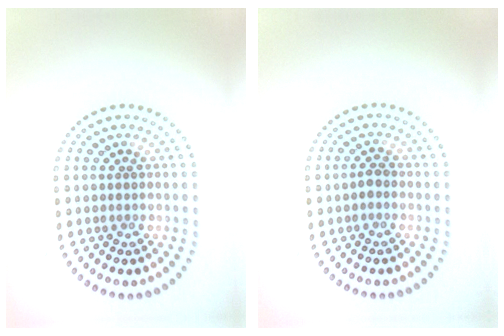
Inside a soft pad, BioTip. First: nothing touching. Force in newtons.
{"total": 0.9, "press": 0.9, "slide": 0.2}